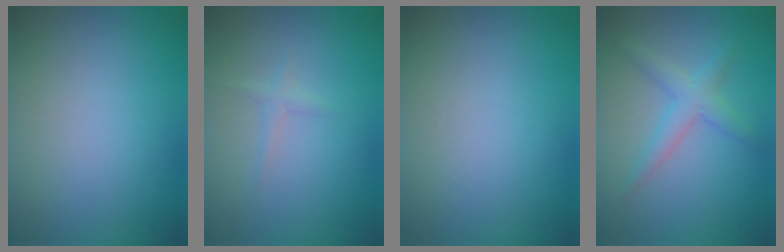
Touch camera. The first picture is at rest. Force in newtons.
{"total": 0.9, "press": 0.8, "slide": 0.0}
{"total": 0.0}
{"total": 2.5, "press": 2.5, "slide": 0.1}